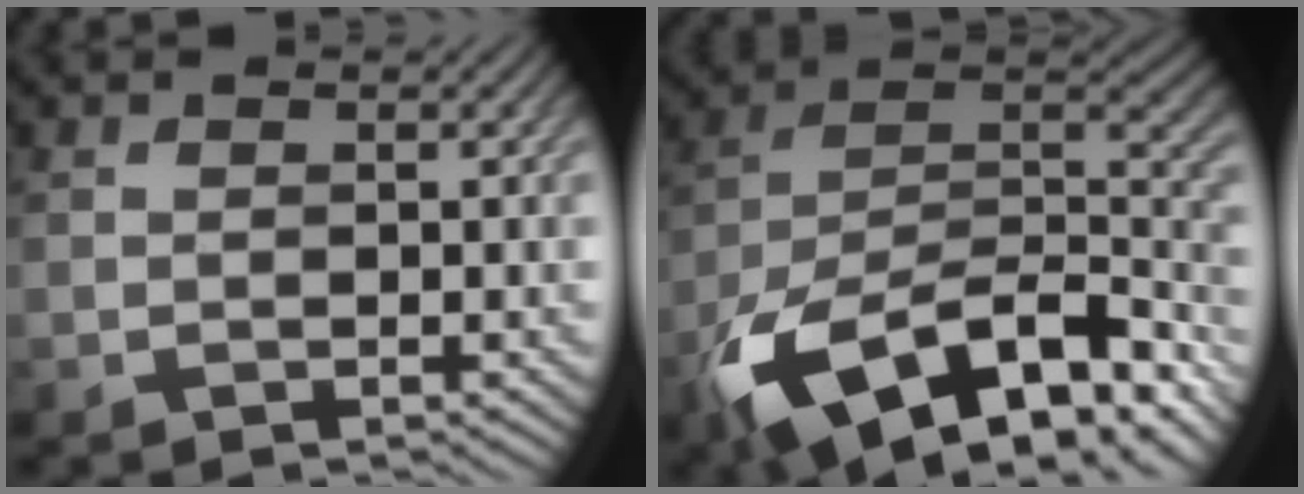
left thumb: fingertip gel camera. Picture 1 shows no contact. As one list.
[{"total": 18.8, "force": [-11.5, 9.0, 11.8], "torque": [-0.237, -0.040, -0.187]}]